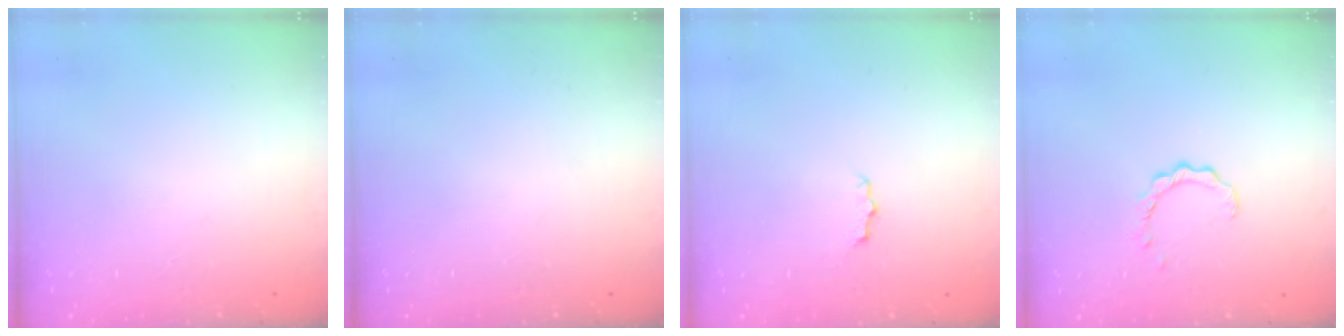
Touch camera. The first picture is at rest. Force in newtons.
{"total": 0.0}
{"total": 3.9, "press": 3.8, "slide": 0.5}
{"total": 2.6, "press": 2.5, "slide": 0.3}